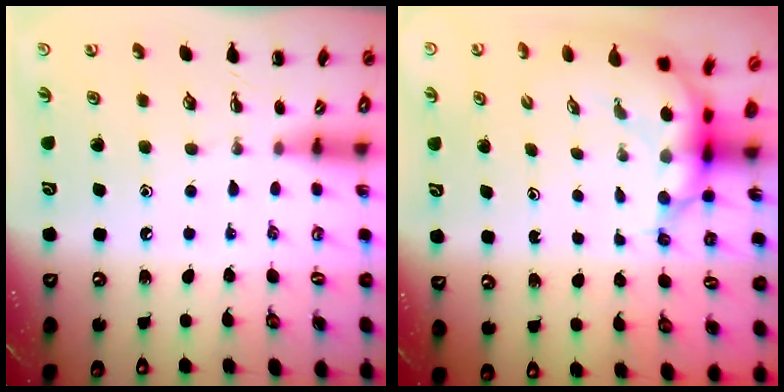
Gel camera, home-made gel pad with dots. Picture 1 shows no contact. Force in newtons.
{"total": 5.6, "press": 5.4, "slide": 1.3}